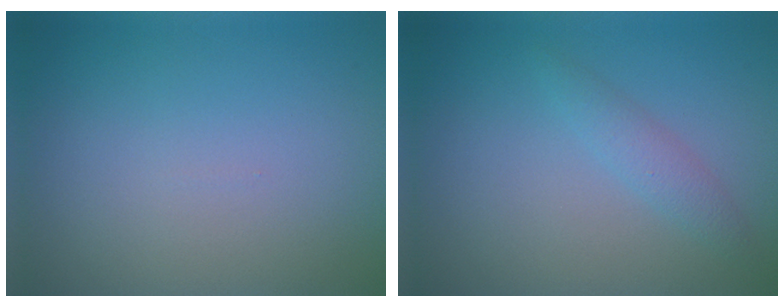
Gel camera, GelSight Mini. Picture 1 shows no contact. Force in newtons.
{"total": 1.5, "press": 1.5, "slide": 0.0}